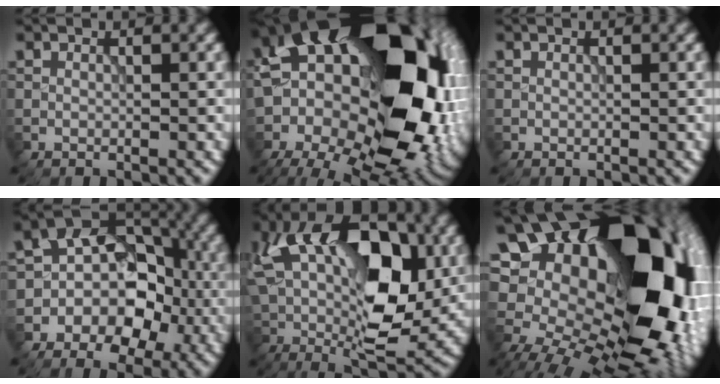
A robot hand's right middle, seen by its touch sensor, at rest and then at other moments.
{"total": 22.4, "force": [-1.4, 14.0, 17.4], "torque": [-0.293, -0.012, -0.007]}
{"total": 0.0}
{"total": 9.3, "force": [-2.6, 7.5, 5.0], "torque": [-0.041, 0.019, -0.065]}
{"total": 15.1, "force": [2.0, 8.2, 12.5], "torque": [-0.220, 0.003, 0.032]}
{"total": 22.6, "force": [3.6, 14.1, 17.3], "torque": [-0.296, 0.005, 0.068]}